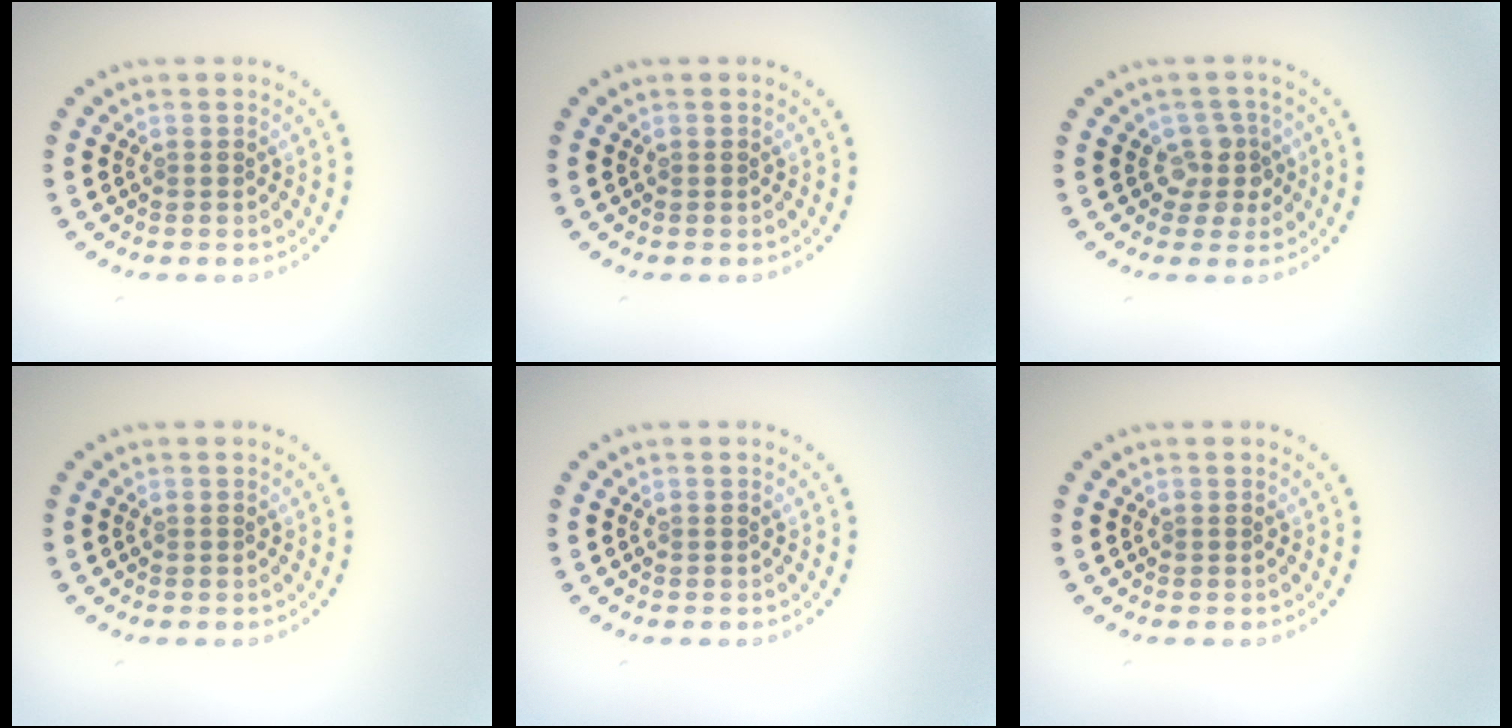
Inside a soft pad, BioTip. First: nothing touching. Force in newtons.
{"total": 0.0}
{"total": 2.4, "press": 1.8, "slide": 1.6}
{"total": 0.0}
{"total": 0.0}
{"total": 0.0}